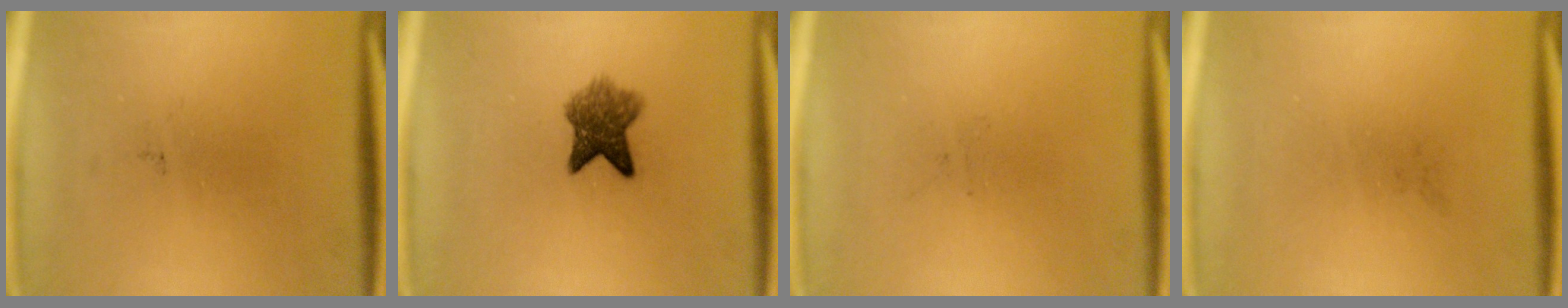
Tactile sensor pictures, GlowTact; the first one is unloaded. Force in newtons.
{"total": 5.9}
{"total": 0.0}
{"total": 0.0}